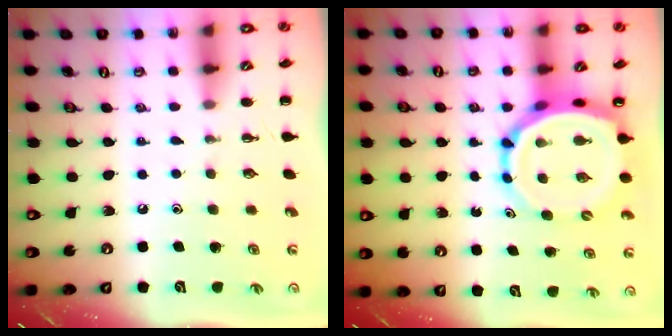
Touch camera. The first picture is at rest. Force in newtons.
{"total": 8.5, "press": 8.1, "slide": 2.3}